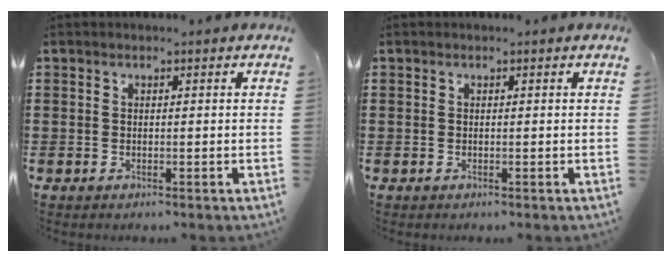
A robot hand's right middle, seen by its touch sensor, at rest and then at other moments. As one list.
[{"total": 0.0}]